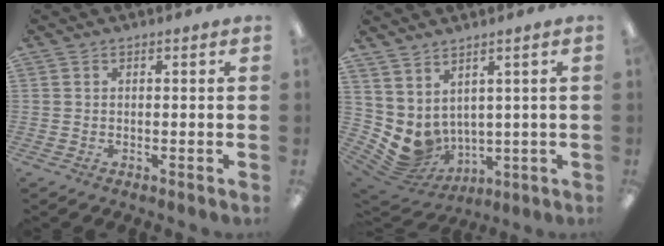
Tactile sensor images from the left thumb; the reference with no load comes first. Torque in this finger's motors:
{"motor_torque": [0.64, 1.10, 0.68, -0.71, 0.02]}